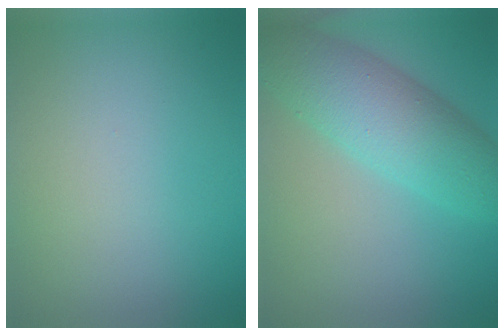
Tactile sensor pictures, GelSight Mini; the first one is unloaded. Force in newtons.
{"total": 7.3, "press": 7.3, "slide": 0.1}